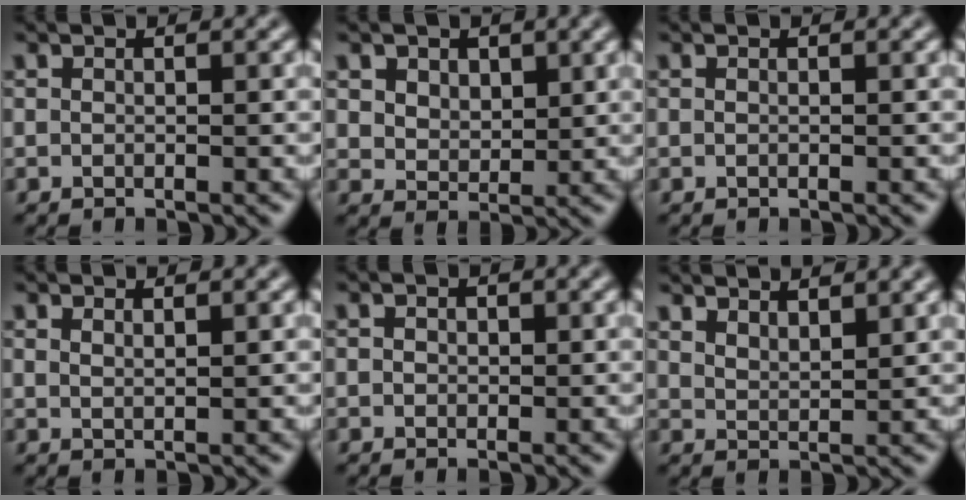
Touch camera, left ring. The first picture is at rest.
{"total": 3.6, "force": [1.9, 2.6, 1.7], "torque": [-0.051, -0.005, 0.037]}
{"total": 0.0}
{"total": 0.9, "force": [0.6, 0.2, 0.6], "torque": [-0.013, -0.002, 0.012]}
{"total": 0.9, "force": [0.2, 0.8, 0.4], "torque": [-0.007, -0.002, -0.002]}
{"total": 3.6, "force": [3.1, 0.9, 1.5], "torque": [-0.011, 0.003, 0.043]}